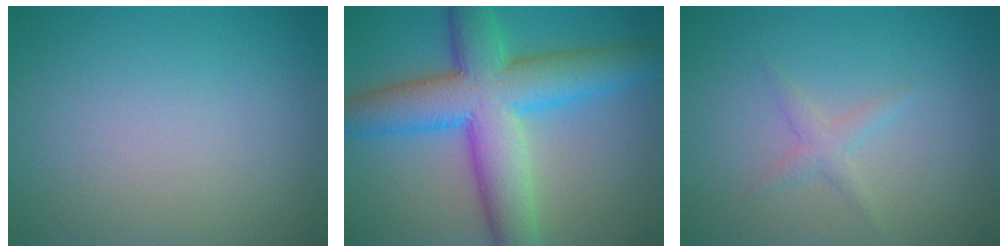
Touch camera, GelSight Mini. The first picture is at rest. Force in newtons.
{"total": 10.6, "press": 10.6, "slide": 0.2}
{"total": 1.3, "press": 1.3, "slide": 0.1}